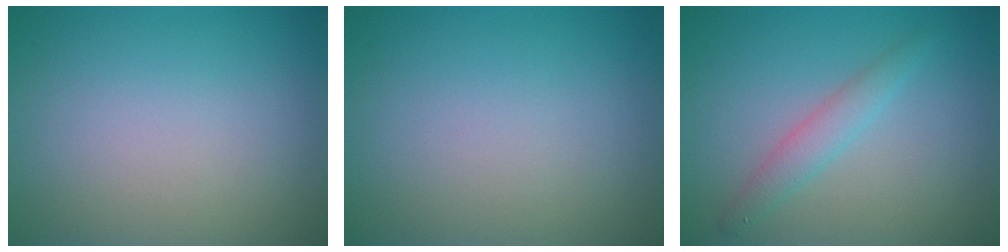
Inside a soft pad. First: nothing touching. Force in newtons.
{"total": 0.0}
{"total": 2.0, "press": 2.0, "slide": 0.1}